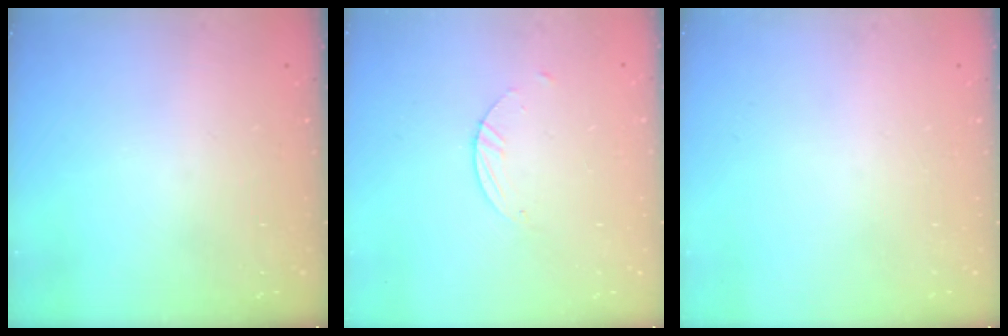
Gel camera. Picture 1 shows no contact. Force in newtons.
{"total": 1.8, "press": 1.8, "slide": 0.1}
{"total": 0.0}